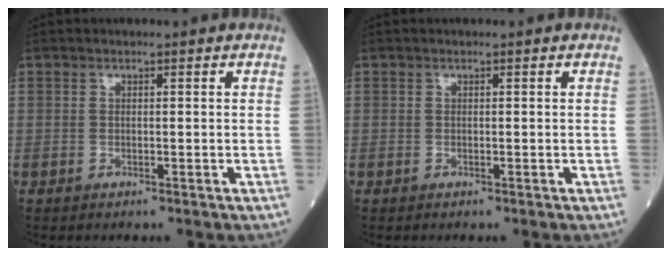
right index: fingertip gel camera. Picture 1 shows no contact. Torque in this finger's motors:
{"motor_torque": [0.01, 0.00, -0.02, -0.01]}